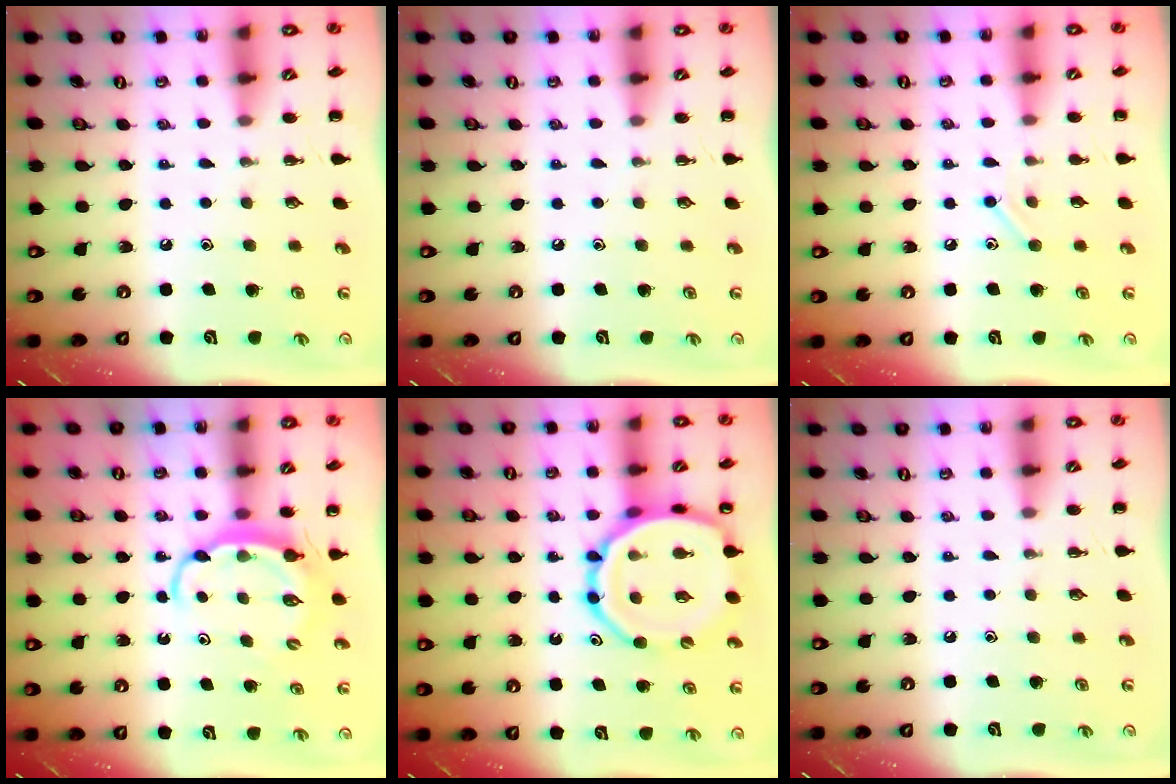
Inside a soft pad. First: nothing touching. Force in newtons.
{"total": 0.0}
{"total": 6.7, "press": 6.5, "slide": 1.6}
{"total": 5.8, "press": 5.8, "slide": 0.3}
{"total": 15.8, "press": 15.5, "slide": 2.9}
{"total": 0.0}